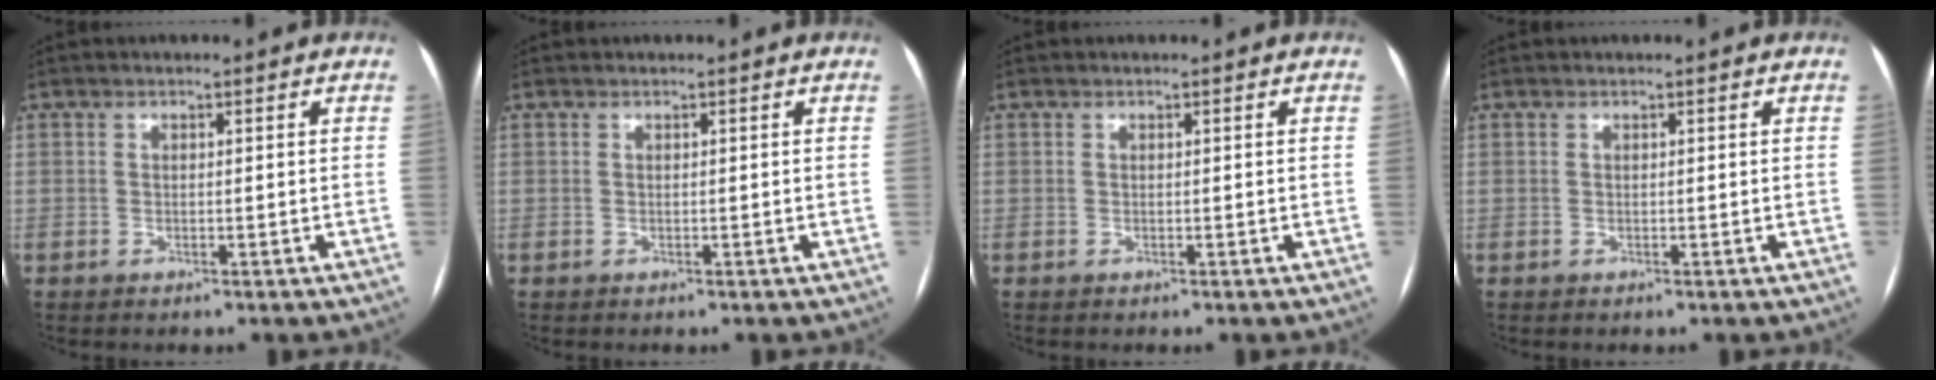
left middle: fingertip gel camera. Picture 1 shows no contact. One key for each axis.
{"total": 0.0}
{"total": 0.0}
{"total": 0.0}